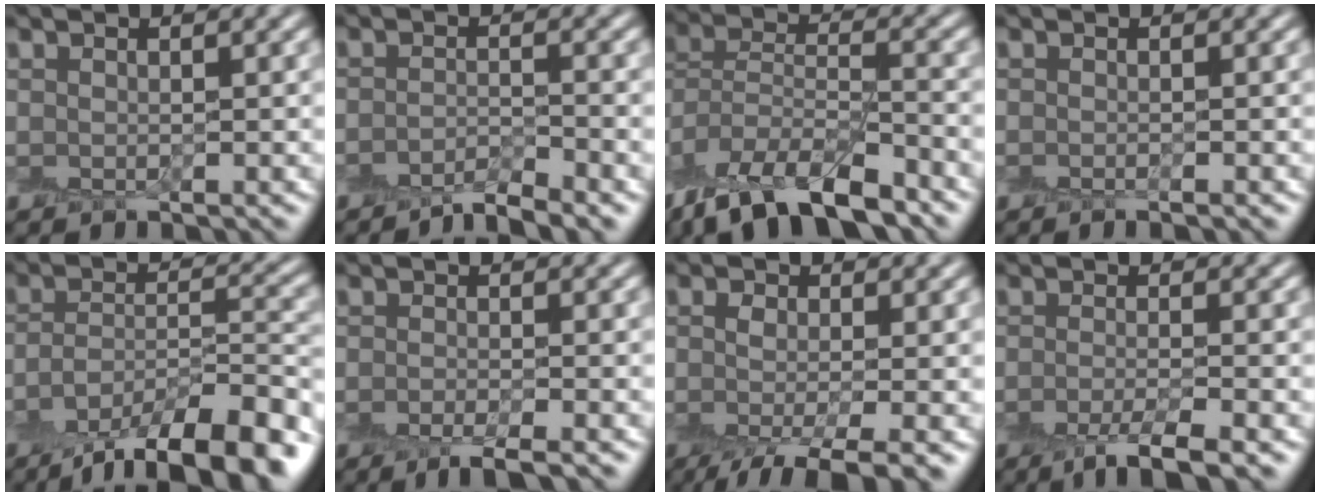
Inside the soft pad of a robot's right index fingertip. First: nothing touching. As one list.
[{"total": 2.8, "force": [-2.2, 0.5, 1.6], "torque": [-0.019, 0.002, -0.050]}, {"total": 11.8, "force": [-9.0, 4.2, 6.4], "torque": [-0.122, -0.002, -0.166]}, {"total": 0.9, "force": [-0.5, 0.3, 0.7], "torque": [-0.003, -0.004, -0.011]}, {"total": 11.2, "force": [-7.3, 3.8, 7.7], "torque": [-0.119, -0.004, -0.128]}, {"total": 2.7, "force": [-1.9, 0.6, 1.9], "torque": [-0.029, -0.006, -0.041]}, {"total": 5.5, "force": [-2.6, 1.9, 4.5], "torque": [-0.080, -0.007, -0.050]}, {"total": 4.0, "force": [-2.3, 1.0, 3.1], "torque": [-0.051, -0.008, -0.048]}]